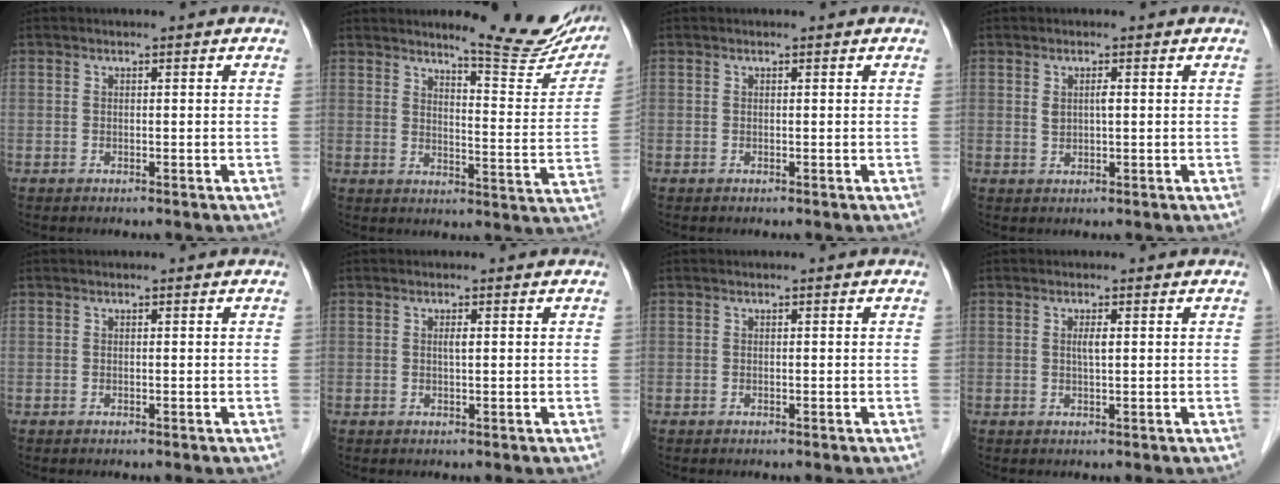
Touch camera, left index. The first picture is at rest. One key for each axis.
{"total": 13.5, "fx": 12.0, "fy": 1.6, "fz": 6.1, "tx": -0.068, "ty": -0.044, "tz": 0.139}
{"total": 0.0}
{"total": 1.6, "fx": 0.5, "fy": 0.5, "fz": 1.4, "tx": -0.028, "ty": 0.004, "tz": 0.011}
{"total": 0.0}
{"total": 0.8, "fx": 0.3, "fy": 0.1, "fz": 0.8, "tx": -0.018, "ty": 0.000, "tz": 0.005}
{"total": 0.0}
{"total": 1.3, "fx": 0.4, "fy": 0.1, "fz": 1.3, "tx": -0.029, "ty": 0.000, "tz": 0.006}